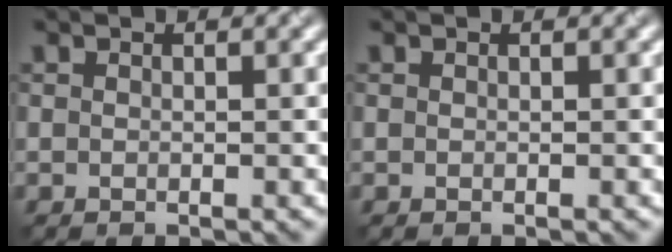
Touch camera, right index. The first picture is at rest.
{"total": 0.0}